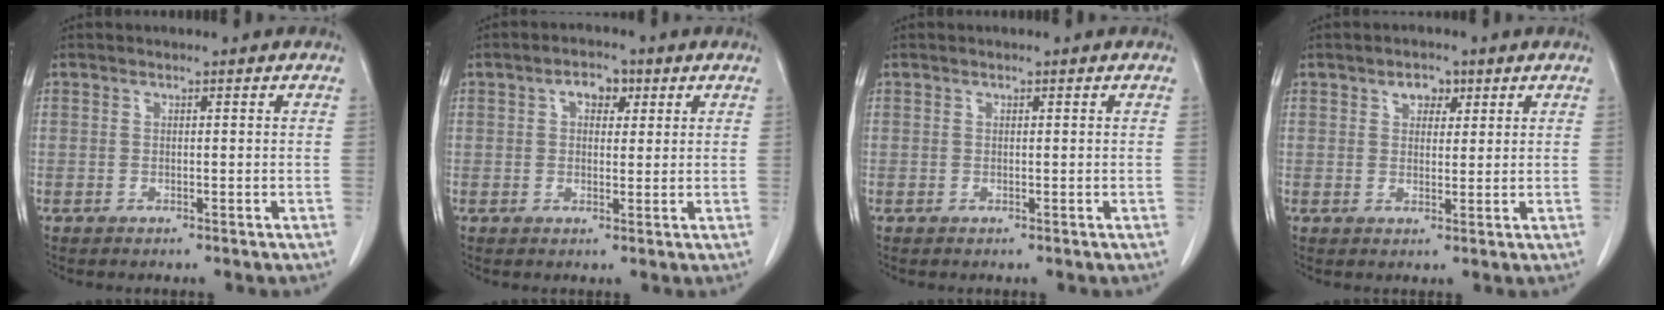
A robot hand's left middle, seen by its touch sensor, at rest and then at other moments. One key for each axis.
{"total": 3.6, "fx": 1.5, "fy": 2.2, "fz": 2.5, "tx": -0.040, "ty": 0.015, "tz": 0.023}
{"total": 0.0}
{"total": 2.9, "fx": 1.6, "fy": 1.9, "fz": 1.6, "tx": -0.022, "ty": 0.007, "tz": 0.024}